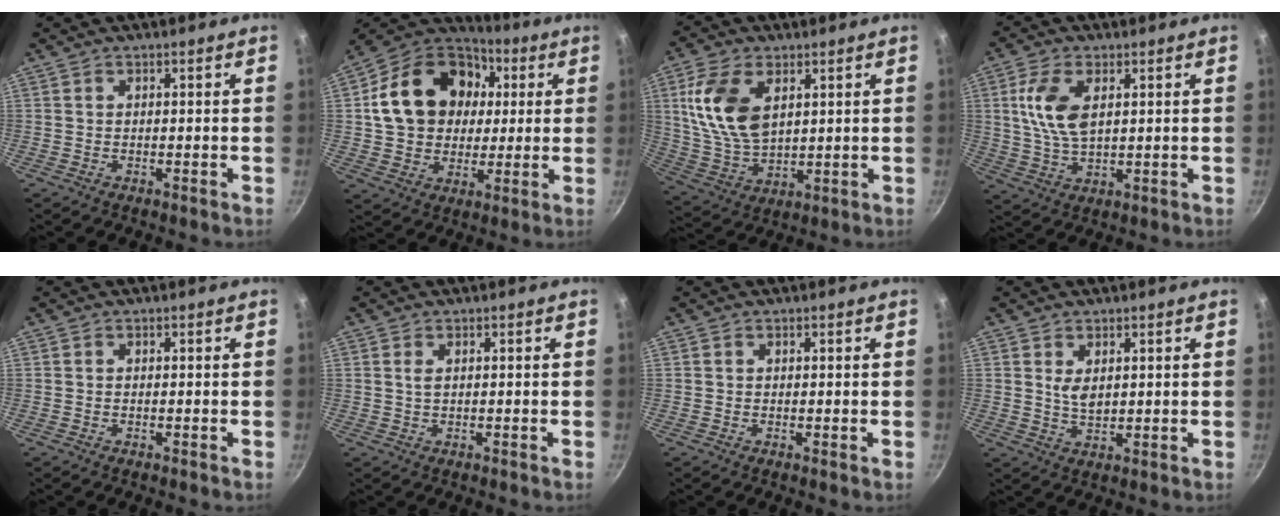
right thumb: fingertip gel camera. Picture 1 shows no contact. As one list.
[{"total": 21.3, "force": [4.0, 16.6, 12.7], "torque": [-0.200, 0.026, 0.066]}, {"total": 14.3, "force": [4.3, 8.4, 10.7], "torque": [-0.195, -0.018, 0.095]}, {"total": 9.5, "force": [2.4, 5.0, 7.6], "torque": [-0.149, -0.008, 0.049]}, {"total": 0.0}, {"total": 1.2, "force": [0.4, 0.6, 1.0], "torque": [-0.020, 0.000, 0.008]}, {"total": 0.0}, {"total": 3.8, "force": [1.4, 2.0, 2.9], "torque": [-0.047, -0.013, 0.029]}]